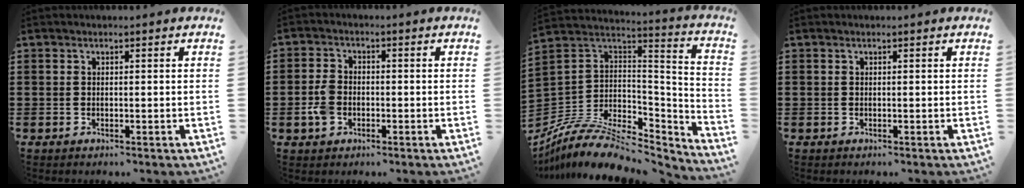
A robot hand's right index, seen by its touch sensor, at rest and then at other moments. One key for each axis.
{"total": 4.2, "fx": -1.3, "fy": 2.9, "fz": 2.6, "tx": -0.072, "ty": -0.001, "tz": -0.027}
{"total": 9.0, "fx": -6.5, "fy": 4.2, "fz": 4.6, "tx": -0.101, "ty": 0.003, "tz": -0.124}
{"total": 0.0}